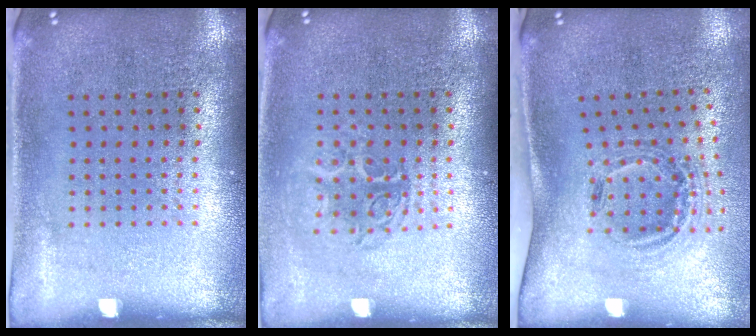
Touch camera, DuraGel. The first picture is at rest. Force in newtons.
{"total": 1.3, "press": 1.1, "slide": 0.7}
{"total": 1.2, "press": 1.0, "slide": 0.7}